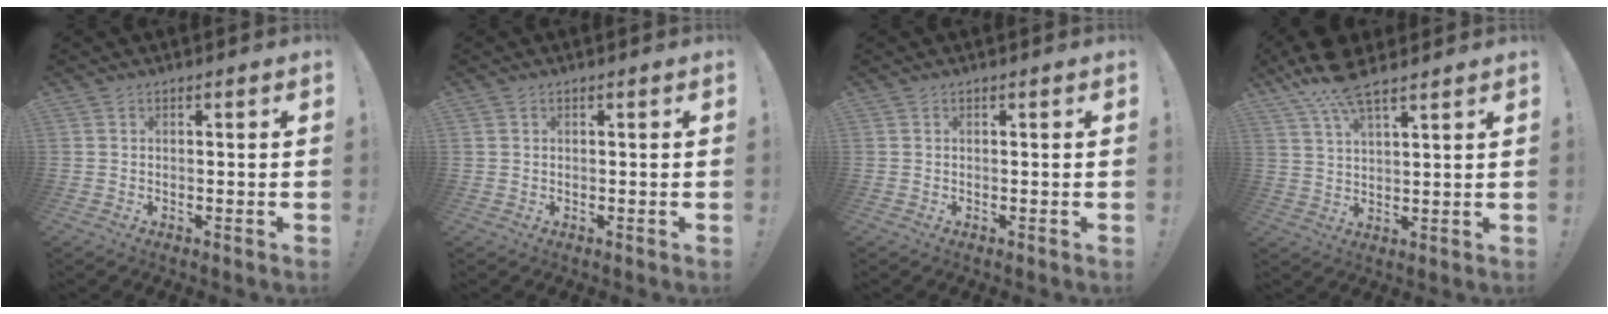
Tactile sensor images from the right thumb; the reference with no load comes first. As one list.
[{"total": 0.5, "force": [0.2, 0.4, 0.1], "torque": [-0.009, 0.005, 0.006]}, {"total": 0.0}, {"total": 9.6, "force": [7.3, 2.6, 5.6], "torque": [-0.110, -0.030, 0.138]}]